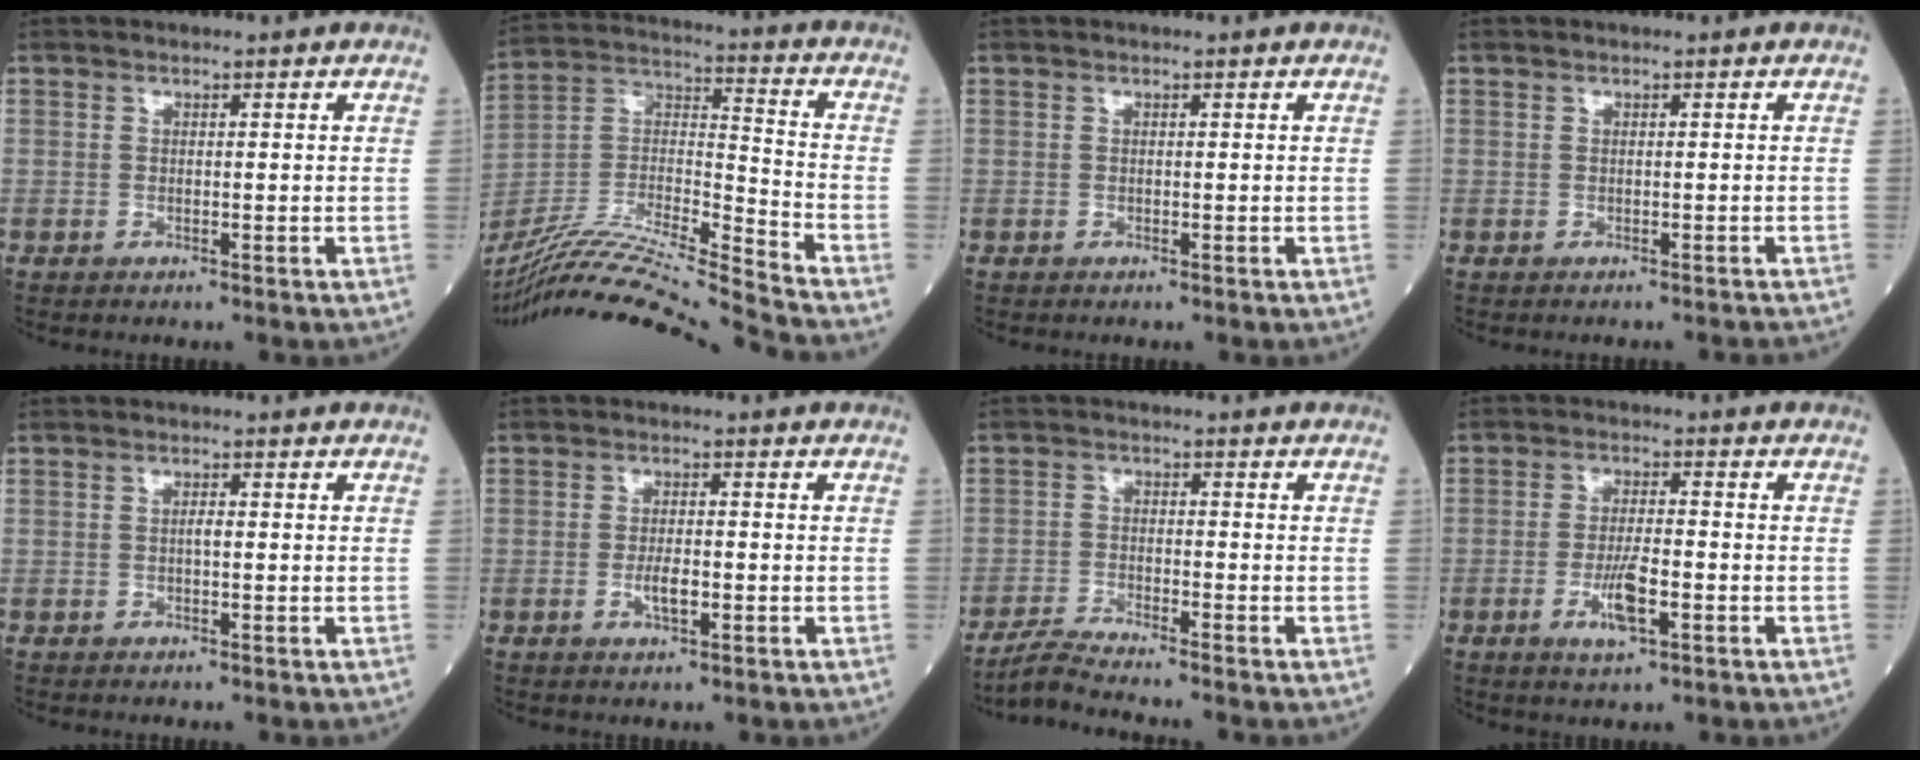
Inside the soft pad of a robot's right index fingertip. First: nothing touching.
{"total": 22.5, "force": [-20.5, -2.0, 9.2], "torque": [-0.201, -0.020, -0.361]}
{"total": 0.0}
{"total": 2.3, "force": [-2.2, 0.1, 0.7], "torque": [-0.007, -0.007, -0.024]}
{"total": 0.6, "force": [0.0, 0.1, 0.6], "torque": [-0.013, 0.000, -0.001]}
{"total": 2.9, "force": [-0.9, 0.8, 2.7], "torque": [-0.052, 0.001, -0.013]}
{"total": 4.5, "force": [-4.1, -1.4, 1.1], "torque": [-0.032, -0.024, -0.081]}
{"total": 5.6, "force": [-2.1, 1.0, 5.1], "torque": [-0.100, -0.006, -0.036]}